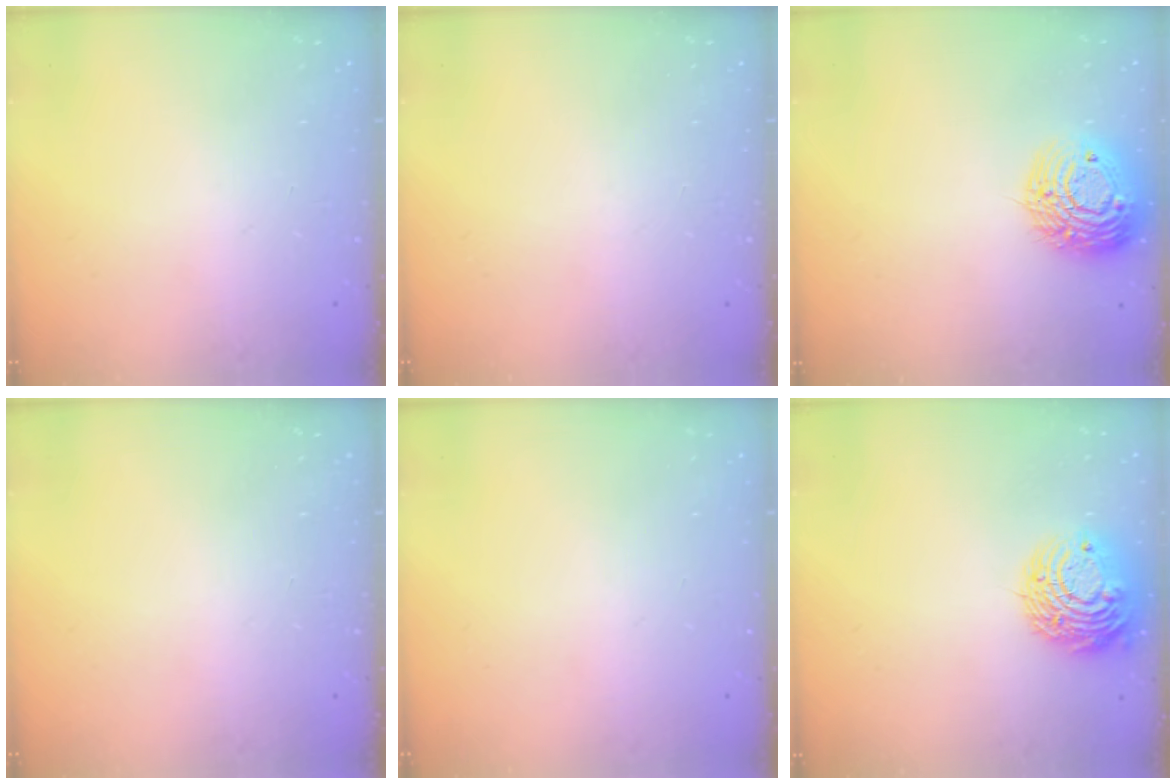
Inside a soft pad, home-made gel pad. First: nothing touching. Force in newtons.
{"total": 0.0}
{"total": 15.1, "press": 15.1, "slide": 1.2}
{"total": 0.0}
{"total": 0.0}
{"total": 12.5, "press": 12.5, "slide": 1.2}